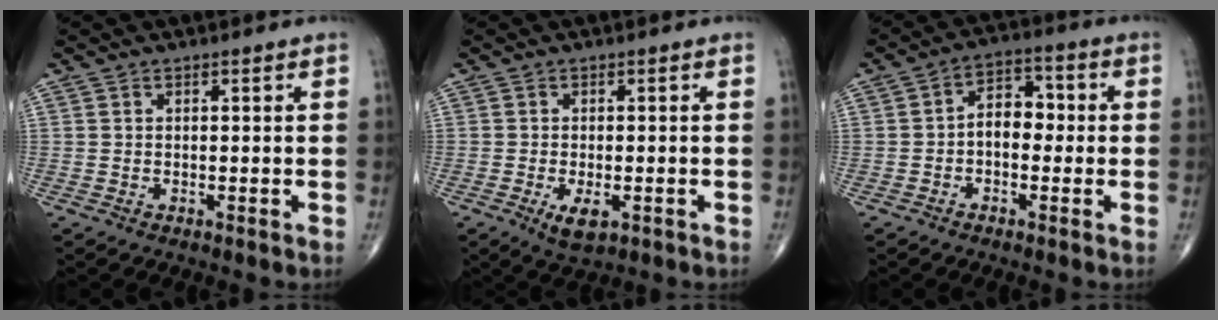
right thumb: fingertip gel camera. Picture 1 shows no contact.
{"total": 4.1, "force": [-1.6, 1.9, 3.3], "torque": [-0.055, -0.007, -0.022]}
{"total": 6.6, "force": [-0.5, 4.4, 4.9], "torque": [-0.055, 0.026, -0.019]}